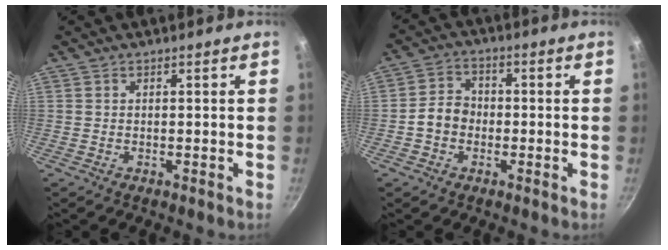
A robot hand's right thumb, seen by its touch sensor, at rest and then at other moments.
{"total": 5.3, "force": [-1.2, 4.4, 2.7], "torque": [-0.023, 0.022, -0.031]}